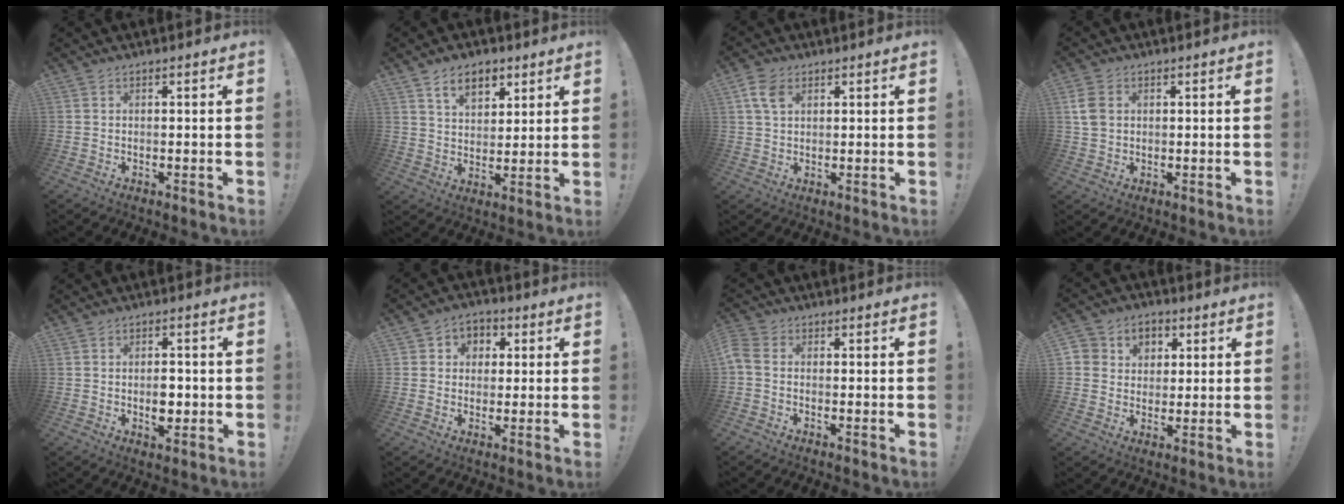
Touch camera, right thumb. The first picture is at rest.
{"total": 9.2, "force": [5.5, 5.6, 4.8], "torque": [-0.073, -0.019, 0.101]}
{"total": 6.2, "force": [2.6, 4.0, 3.9], "torque": [-0.070, 0.002, 0.051]}
{"total": 6.2, "force": [1.5, 4.6, 4.0], "torque": [-0.083, 0.001, 0.027]}
{"total": 4.6, "force": [-1.0, 3.3, 3.1], "torque": [-0.035, 0.003, -0.017]}
{"total": 5.3, "force": [0.0, 5.2, 1.3], "torque": [-0.014, 0.007, 0.002]}
{"total": 3.5, "force": [-0.3, 2.4, 2.5], "torque": [-0.061, 0.001, -0.003]}
{"total": 7.2, "force": [1.3, 6.9, 1.5], "torque": [-0.019, -0.003, 0.030]}